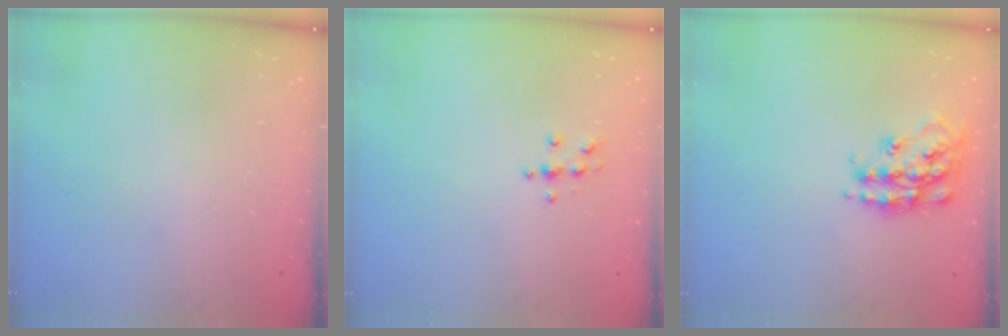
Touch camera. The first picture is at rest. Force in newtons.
{"total": 4.5, "press": 4.4, "slide": 0.6}
{"total": 16.6, "press": 16.5, "slide": 1.0}